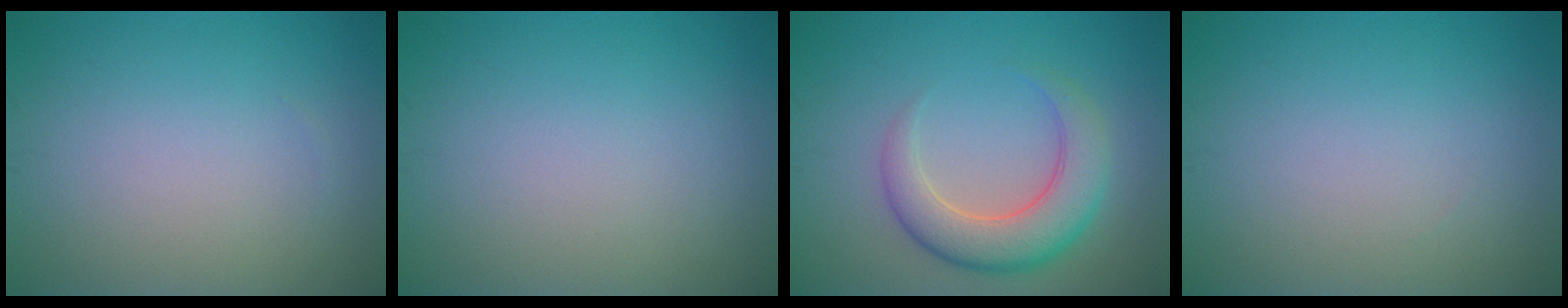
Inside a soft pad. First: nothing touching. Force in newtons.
{"total": 0.0}
{"total": 5.5, "press": 5.5, "slide": 0.4}
{"total": 0.0}